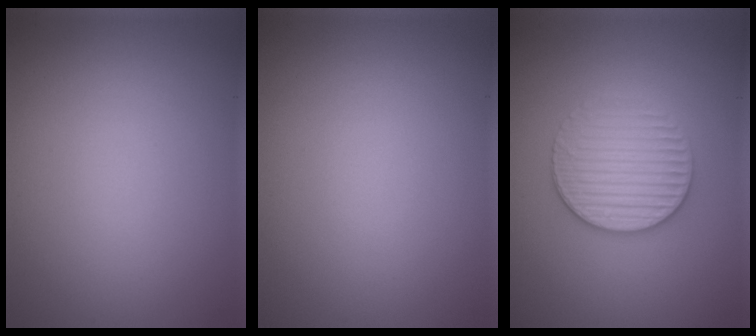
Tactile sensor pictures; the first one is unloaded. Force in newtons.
{"total": 0.0}
{"total": 3.7, "press": 3.3, "slide": 1.7}